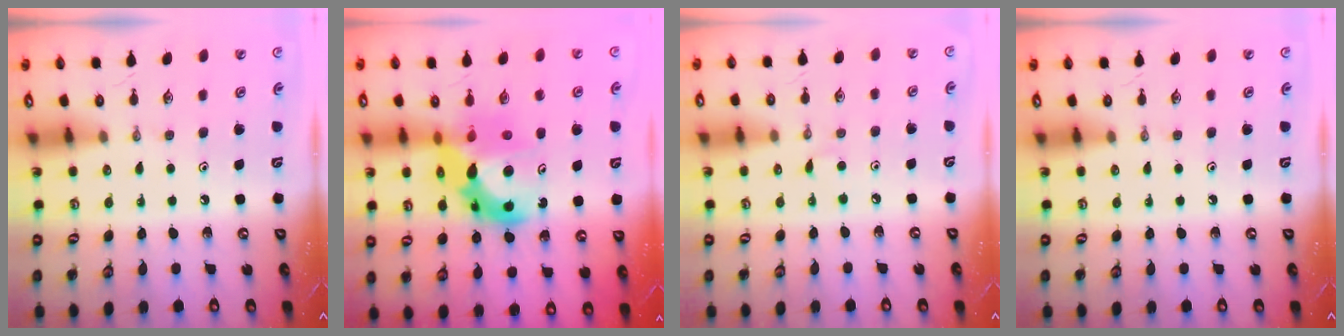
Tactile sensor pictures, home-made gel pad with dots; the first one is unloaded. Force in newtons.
{"total": 13.7, "press": 13.7, "slide": 1.0}
{"total": 2.7, "press": 2.7, "slide": 0.4}
{"total": 0.0}